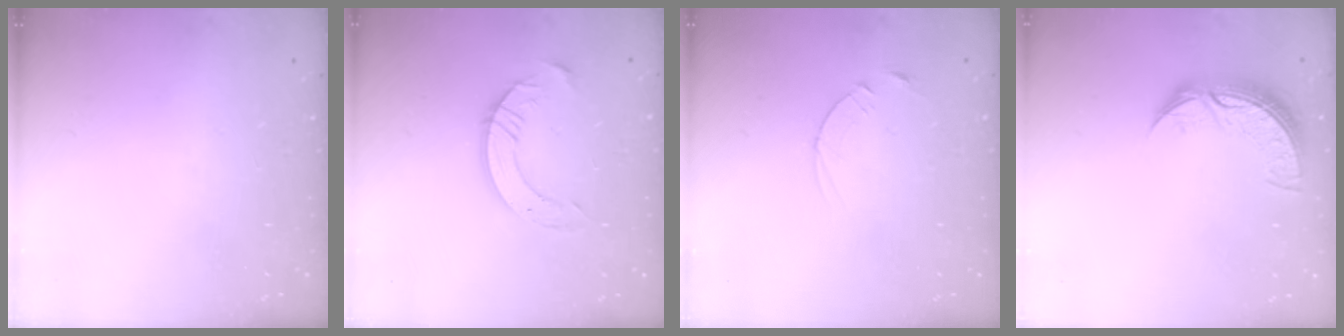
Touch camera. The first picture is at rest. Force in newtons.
{"total": 9.2, "press": 9.2, "slide": 0.7}
{"total": 2.5, "press": 2.5, "slide": 0.3}
{"total": 7.9, "press": 7.9, "slide": 0.6}